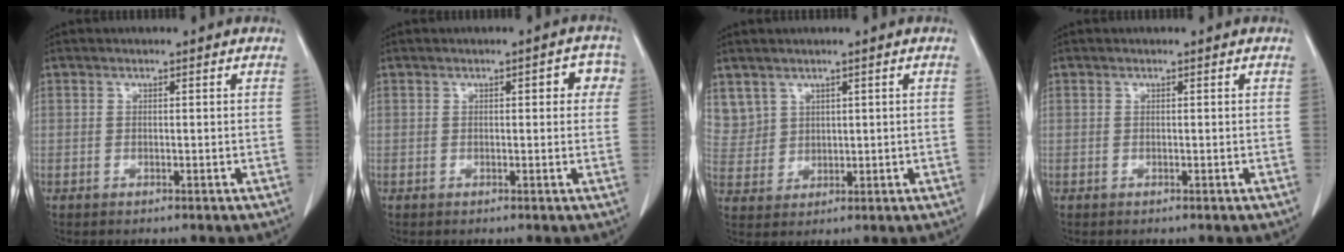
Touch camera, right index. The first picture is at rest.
{"total": 3.5, "force": [1.0, 1.5, 3.0], "torque": [-0.025, 0.013, 0.006]}
{"total": 5.8, "force": [3.6, 4.6, 0.5], "torque": [-0.016, 0.010, 0.086]}
{"total": 0.0}